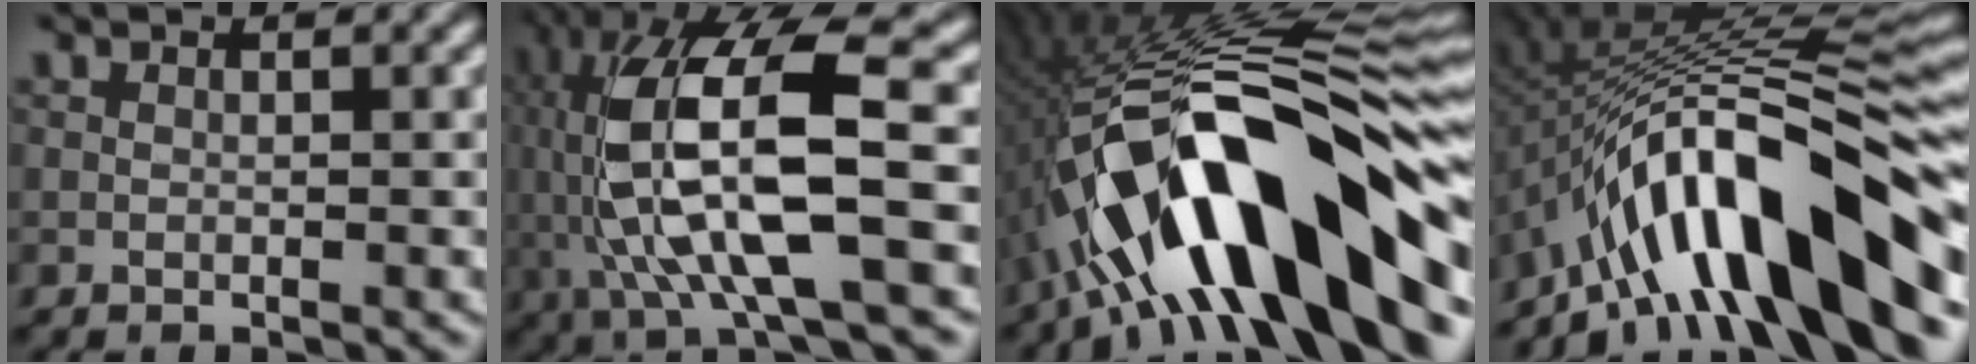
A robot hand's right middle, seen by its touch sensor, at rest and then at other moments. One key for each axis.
{"total": 13.2, "fx": 0.1, "fy": 4.6, "fz": 12.4, "tx": -0.259, "ty": -0.007, "tz": 0.011}
{"total": 16.3, "fx": -6.2, "fy": 5.3, "fz": 14.2, "tx": -0.211, "ty": 0.035, "tz": -0.099}
{"total": 13.8, "fx": -7.0, "fy": 3.9, "fz": 11.2, "tx": -0.163, "ty": 0.030, "tz": -0.106}